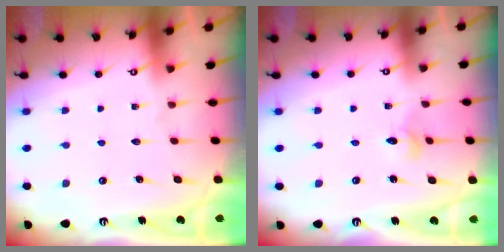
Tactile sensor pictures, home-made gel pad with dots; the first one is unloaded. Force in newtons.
{"total": 2.8, "press": 2.8, "slide": 0.3}